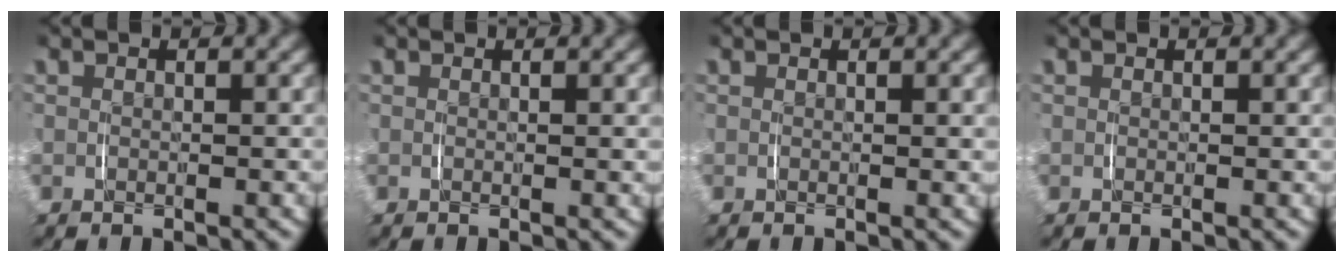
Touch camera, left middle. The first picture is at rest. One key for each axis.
{"total": 0.6, "fx": 0.3, "fy": -0.3, "fz": 0.4, "tx": -0.006, "ty": 0.000, "tz": 0.005}
{"total": 0.6, "fx": 0.3, "fy": -0.3, "fz": 0.4, "tx": -0.006, "ty": 0.000, "tz": 0.004}
{"total": 0.0}